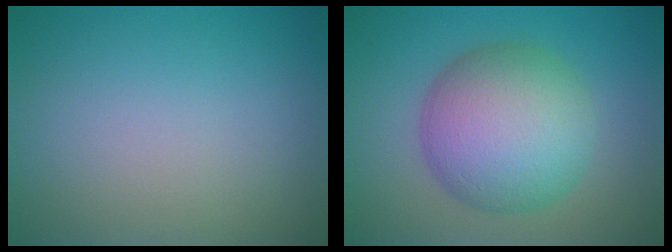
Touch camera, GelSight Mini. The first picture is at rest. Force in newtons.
{"total": 9.2, "press": 9.2, "slide": 0.3}